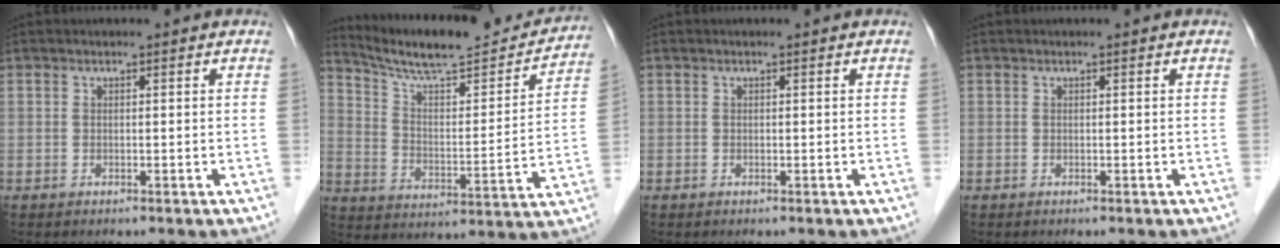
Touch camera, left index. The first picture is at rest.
{"total": 19.6, "force": [18.2, 2.4, 6.7], "torque": [-0.108, -0.021, 0.267]}
{"total": 0.0}
{"total": 0.0}